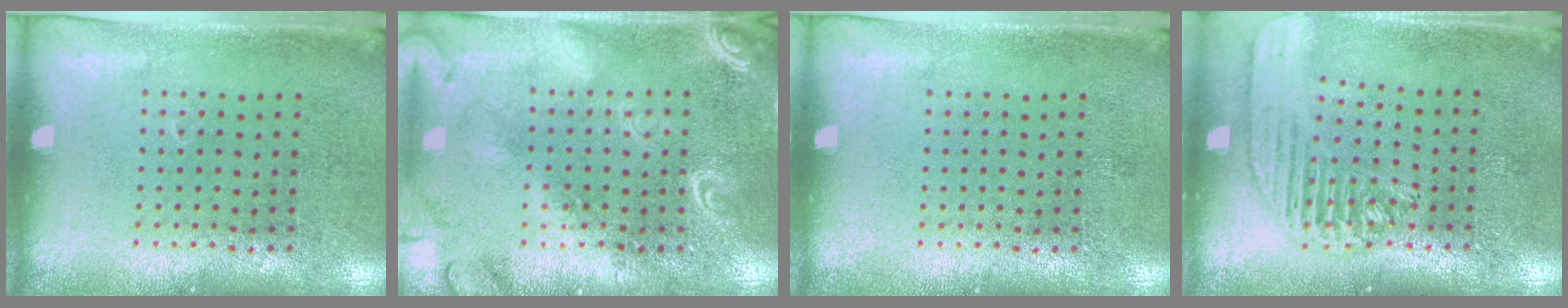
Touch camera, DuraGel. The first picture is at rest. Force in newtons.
{"total": 2.5, "press": 2.5, "slide": 0.2}
{"total": 0.0}
{"total": 1.8, "press": 1.7, "slide": 0.7}